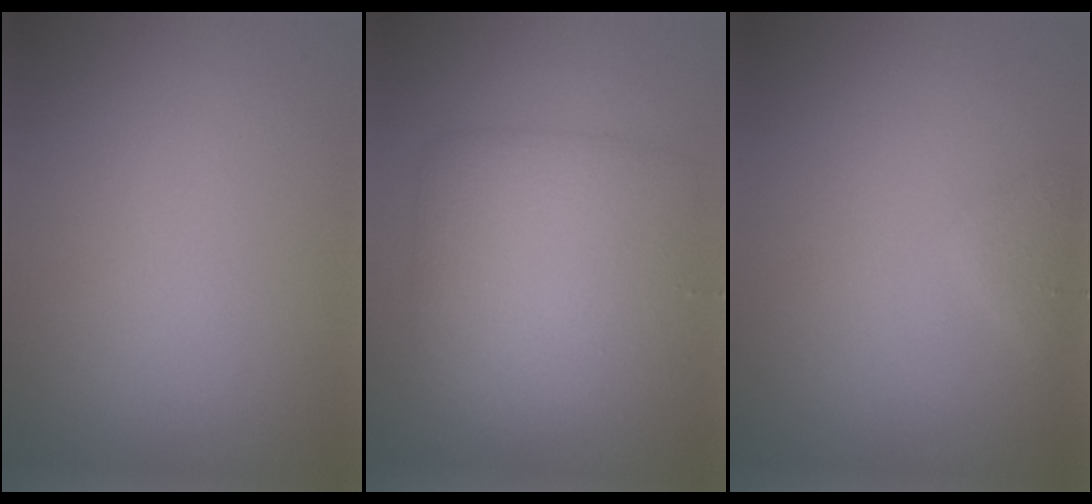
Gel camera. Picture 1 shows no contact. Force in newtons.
{"total": 6.2, "press": 6.2, "slide": 0.2}
{"total": 1.2, "press": 1.2, "slide": 0.1}